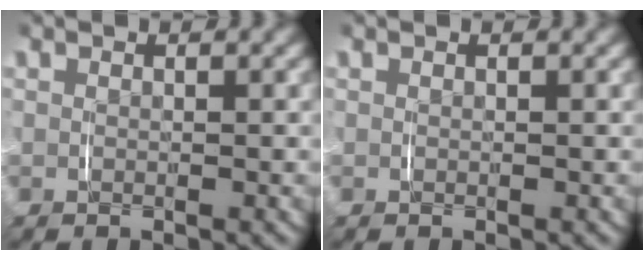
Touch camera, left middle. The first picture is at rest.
{"total": 0.0}